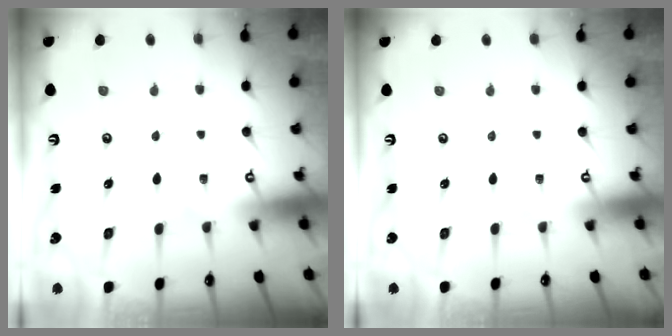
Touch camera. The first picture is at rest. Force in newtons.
{"total": 0.0}